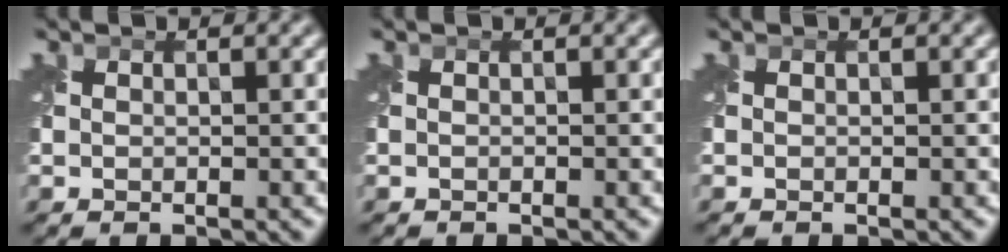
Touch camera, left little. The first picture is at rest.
{"total": 0.0}
{"total": 0.0}